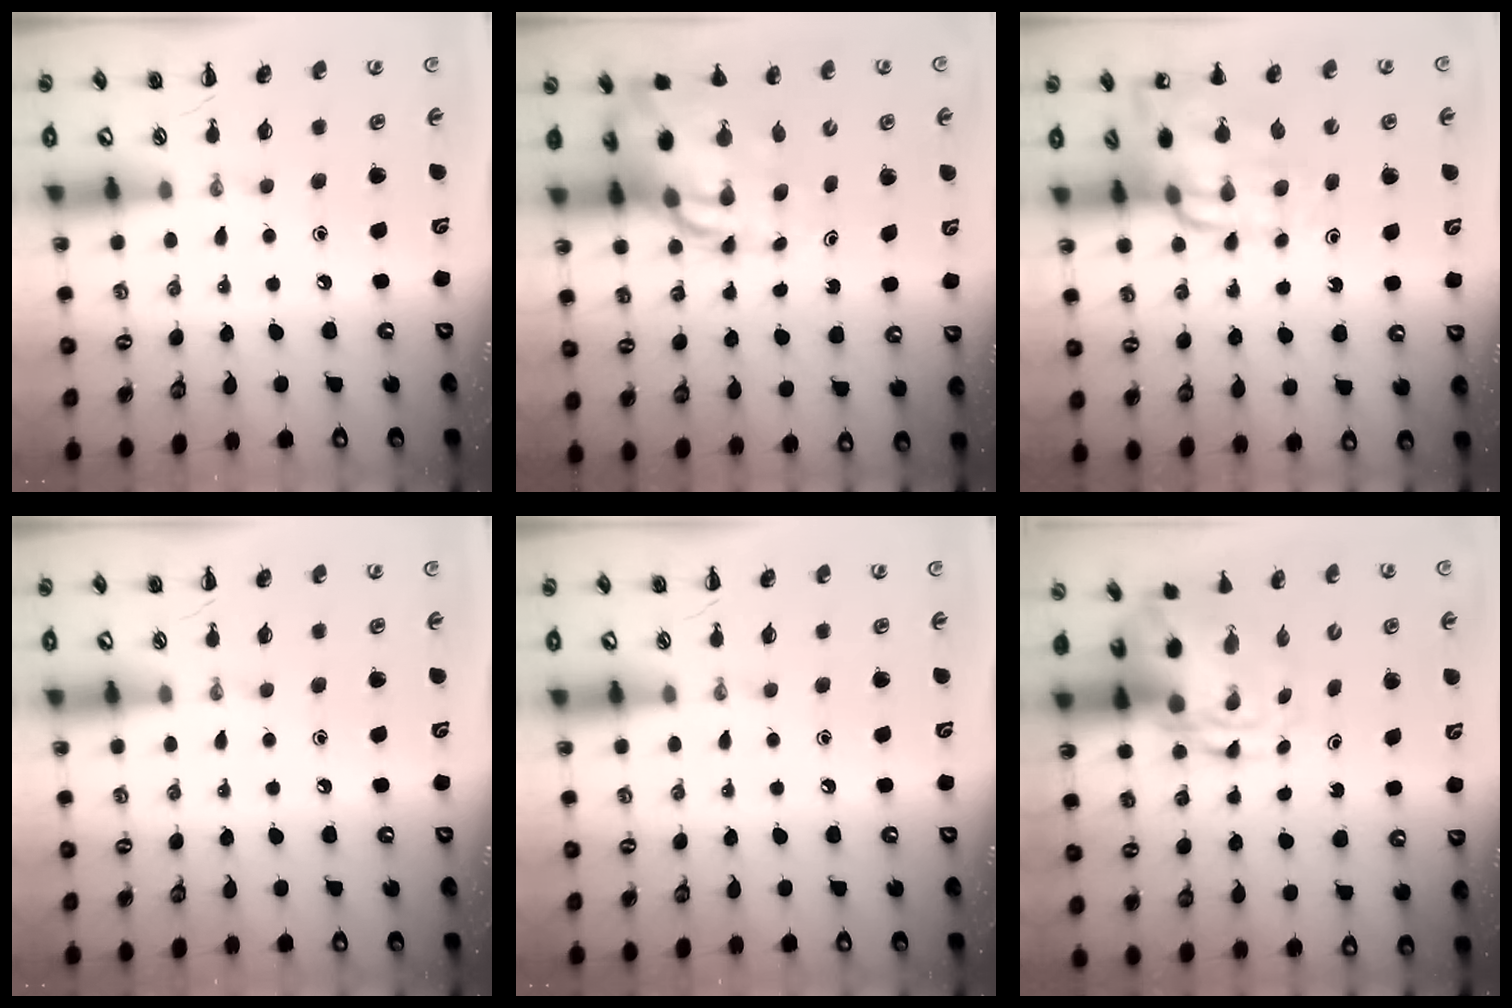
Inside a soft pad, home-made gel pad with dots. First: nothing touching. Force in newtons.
{"total": 13.9, "press": 13.4, "slide": 3.8}
{"total": 14.5, "press": 14.1, "slide": 3.2}
{"total": 0.0}
{"total": 0.0}
{"total": 6.3, "press": 6.0, "slide": 1.8}